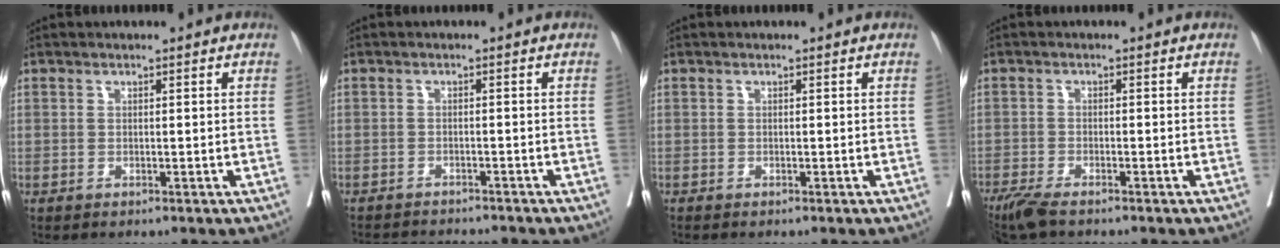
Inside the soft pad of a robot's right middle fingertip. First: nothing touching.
{"total": 7.7, "force": [-7.4, 0.5, 2.2], "torque": [-0.027, -0.008, -0.099]}
{"total": 0.0}
{"total": 4.3, "force": [-3.4, 0.7, 2.5], "torque": [-0.049, -0.011, -0.062]}